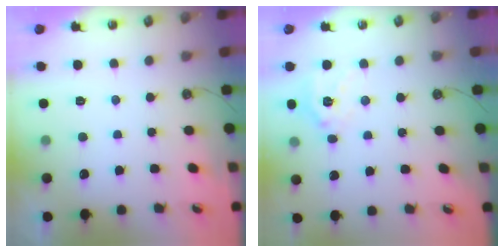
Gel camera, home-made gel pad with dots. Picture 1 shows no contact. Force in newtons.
{"total": 13.9, "press": 13.8, "slide": 2.0}